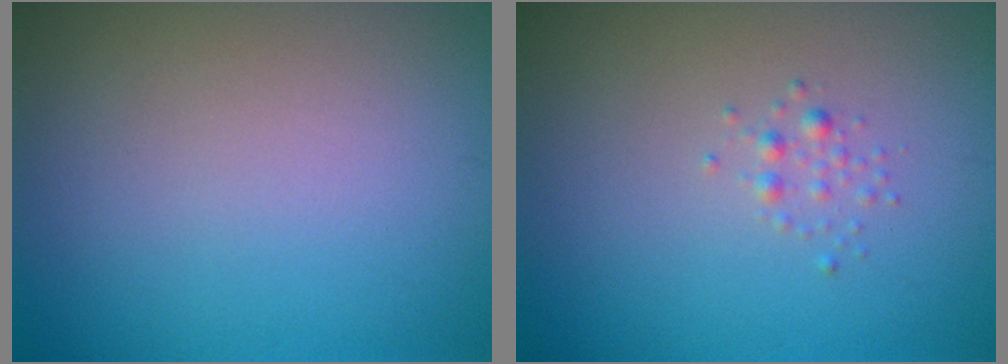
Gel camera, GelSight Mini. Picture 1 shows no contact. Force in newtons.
{"total": 0.8, "press": 0.8, "slide": 0.0}